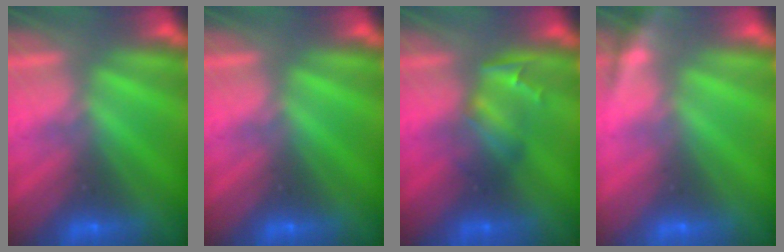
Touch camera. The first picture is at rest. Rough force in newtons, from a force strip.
{"total": 0.0}
{"total": 2.5}
{"total": 1.7}